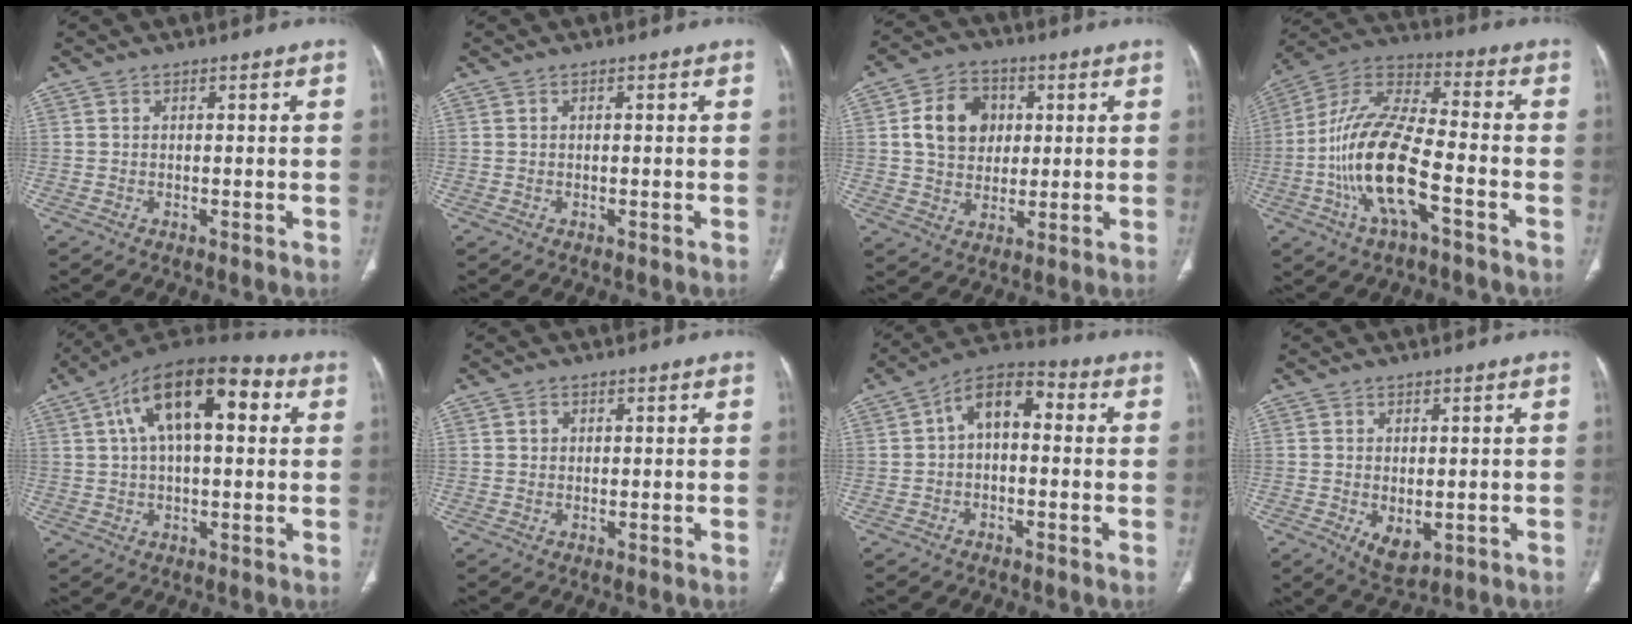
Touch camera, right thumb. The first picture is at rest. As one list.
[{"total": 0.0}, {"total": 11.2, "force": [2.3, 9.0, 6.3], "torque": [-0.077, 0.002, 0.038]}, {"total": 17.9, "force": [-5.6, 6.5, 15.7], "torque": [-0.320, 0.038, -0.106]}, {"total": 18.3, "force": [5.4, 8.5, 15.2], "torque": [-0.235, 0.028, 0.078]}, {"total": 1.2, "force": [0.4, 1.1, 0.4], "torque": [-0.003, 0.001, 0.005]}, {"total": 9.1, "force": [0.6, 5.5, 7.2], "torque": [-0.100, 0.035, -0.007]}, {"total": 5.0, "force": [-1.1, 3.0, 3.8], "torque": [-0.059, -0.010, -0.002]}]